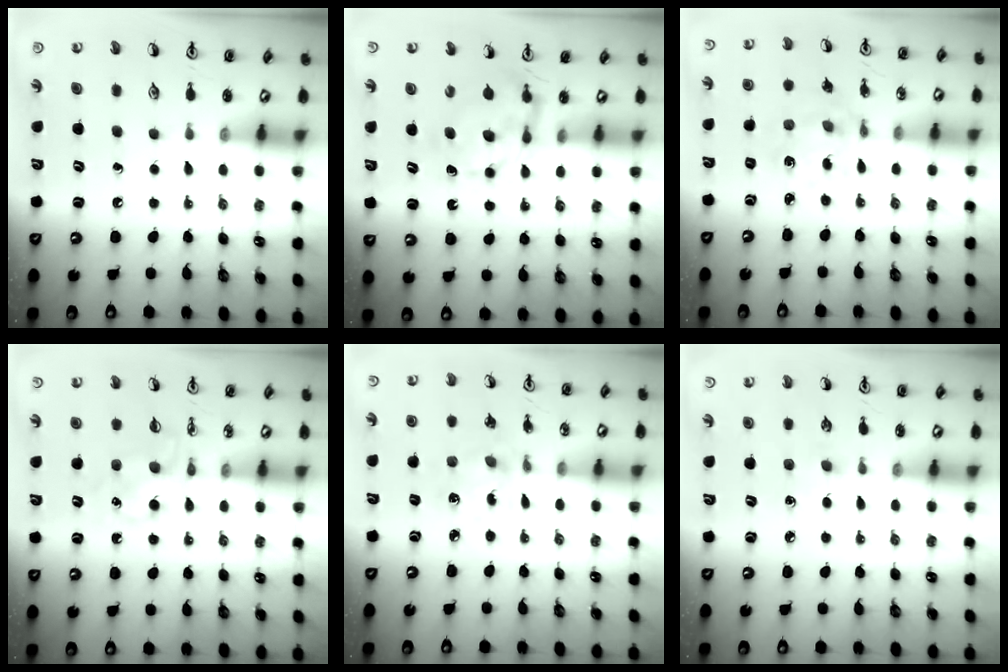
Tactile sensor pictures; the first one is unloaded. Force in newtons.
{"total": 7.2, "press": 7.2, "slide": 0.2}
{"total": 1.8, "press": 1.8, "slide": 0.3}
{"total": 6.8, "press": 6.8, "slide": 0.9}
{"total": 2.4, "press": 2.4, "slide": 0.6}
{"total": 2.8, "press": 2.8, "slide": 0.4}